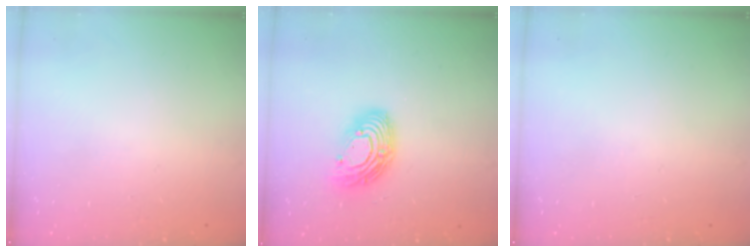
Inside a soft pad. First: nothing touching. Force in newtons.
{"total": 12.9, "press": 12.9, "slide": 0.4}
{"total": 0.0}